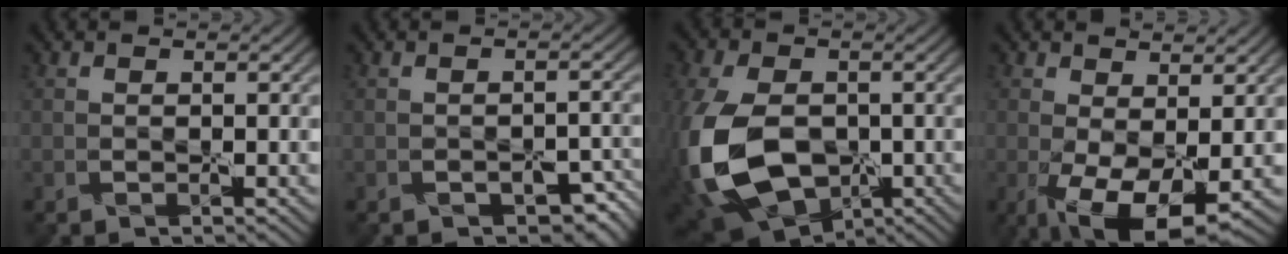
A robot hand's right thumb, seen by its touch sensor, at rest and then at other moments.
{"total": 4.0, "force": [-2.3, 2.2, 2.4], "torque": [-0.034, -0.005, -0.023]}
{"total": 16.0, "force": [-3.6, 10.6, 11.4], "torque": [-0.295, -0.041, -0.060]}
{"total": 8.7, "force": [-1.9, 4.1, 7.5], "torque": [-0.151, -0.017, -0.024]}